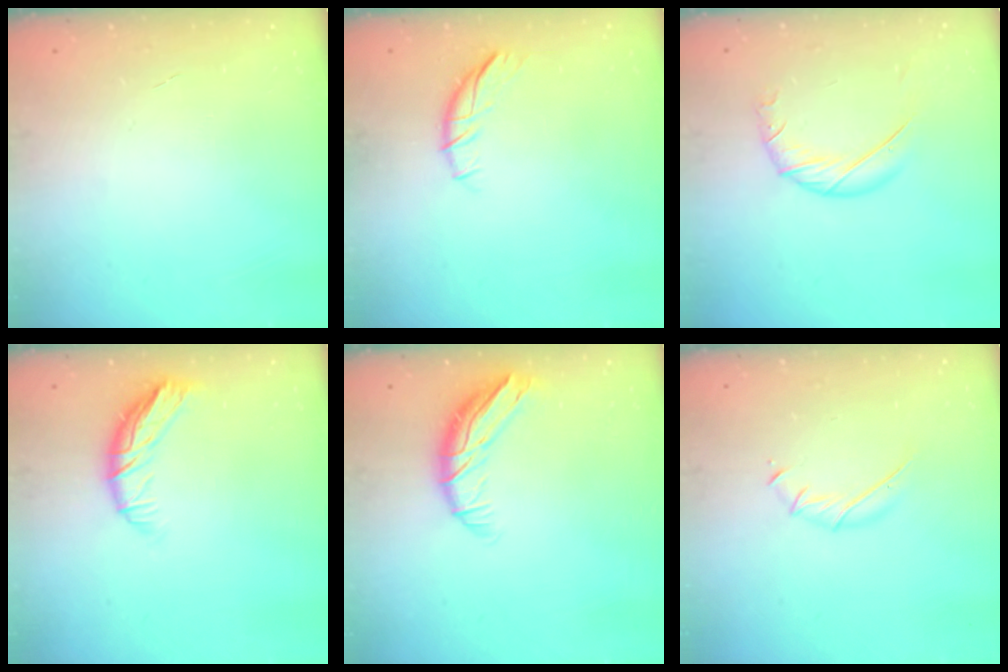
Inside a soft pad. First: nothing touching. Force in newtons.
{"total": 6.7, "press": 6.7, "slide": 0.7}
{"total": 8.7, "press": 8.7, "slide": 0.6}
{"total": 10.4, "press": 10.3, "slide": 1.5}
{"total": 9.9, "press": 9.7, "slide": 2.1}
{"total": 5.1, "press": 4.9, "slide": 1.2}